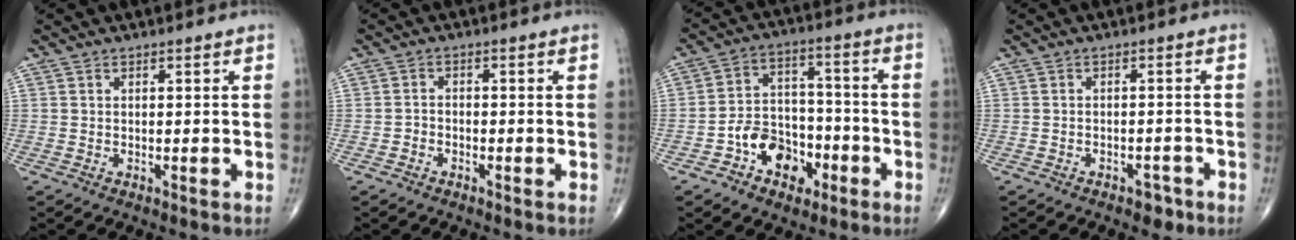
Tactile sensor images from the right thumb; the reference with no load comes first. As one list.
[{"total": 1.6, "force": [-0.9, 1.2, 0.5], "torque": [-0.004, 0.008, -0.018]}, {"total": 10.8, "force": [-4.9, 7.8, 5.7], "torque": [-0.053, 0.048, -0.083]}, {"total": 2.6, "force": [-1.7, 1.6, 1.2], "torque": [-0.007, 0.011, -0.019]}]